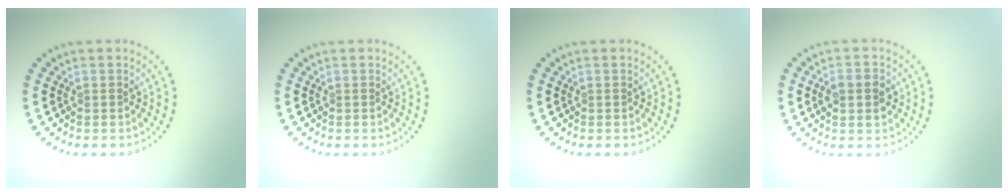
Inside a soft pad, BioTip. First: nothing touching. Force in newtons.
{"total": 0.0}
{"total": 0.0}
{"total": 2.8, "press": 2.8, "slide": 0.2}